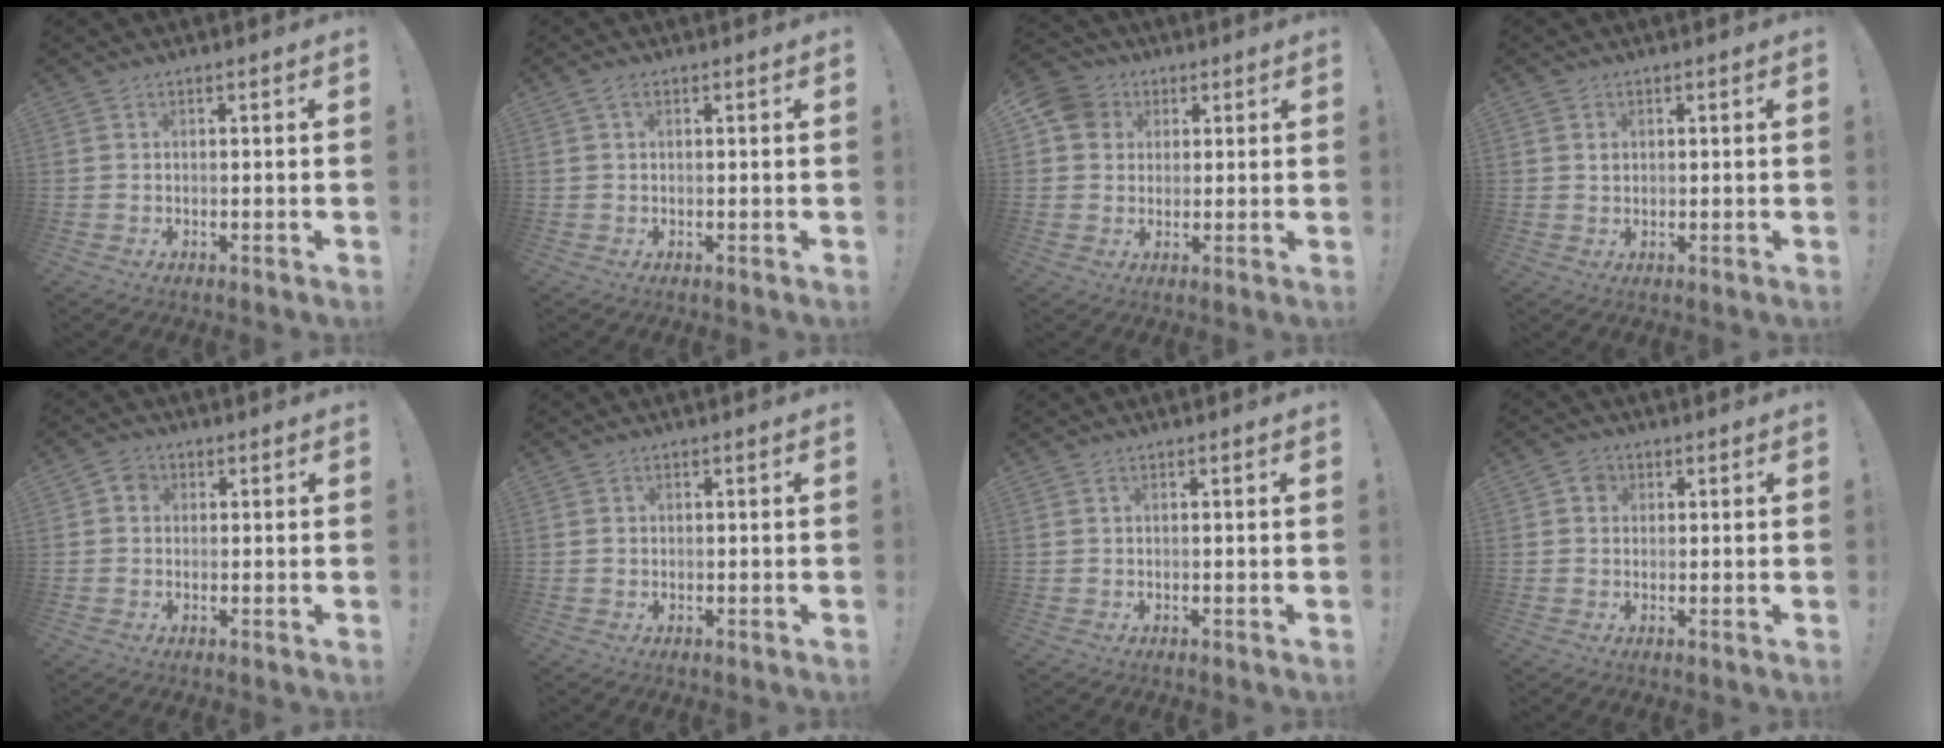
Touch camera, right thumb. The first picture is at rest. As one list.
[{"total": 2.2, "force": [1.0, 1.2, 1.5], "torque": [-0.025, 0.002, 0.017]}, {"total": 7.6, "force": [2.6, 6.7, 2.6], "torque": [-0.041, -0.004, 0.054]}, {"total": 1.4, "force": [0.5, 1.3, 0.3], "torque": [0.001, -0.001, 0.007]}, {"total": 2.9, "force": [0.1, 2.6, 1.2], "torque": [-0.021, 0.005, 0.002]}, {"total": 0.7, "force": [0.0, 0.7, -0.1], "torque": [0.003, 0.004, -0.002]}, {"total": 0.0}, {"total": 3.0, "force": [0.8, 2.7, 1.1], "torque": [-0.013, 0.001, 0.014]}]